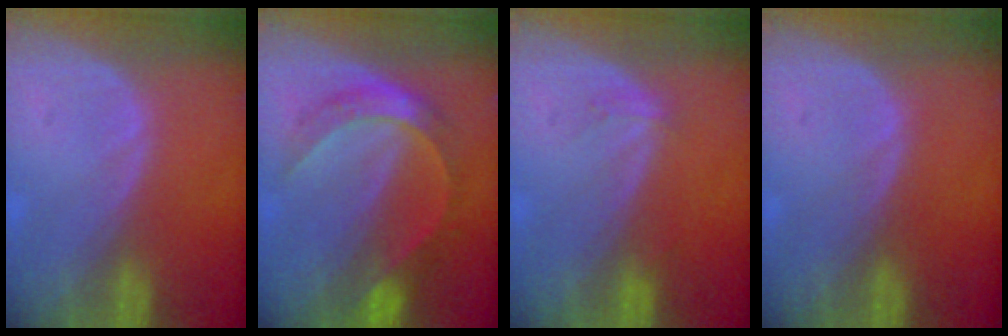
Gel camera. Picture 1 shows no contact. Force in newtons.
{"total": 6.7, "press": 6.6, "slide": 0.4}
{"total": 1.1, "press": 1.1, "slide": 0.1}
{"total": 0.0}